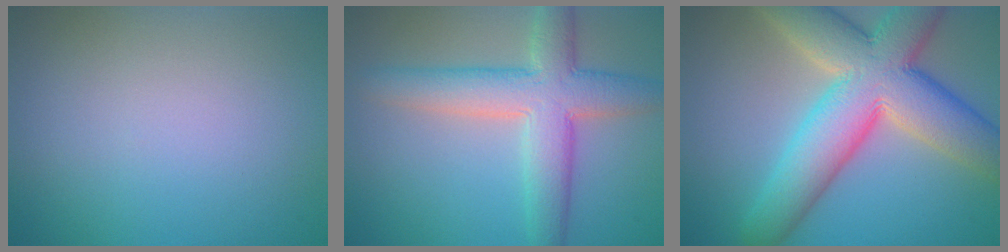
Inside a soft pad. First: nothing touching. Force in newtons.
{"total": 6.9, "press": 6.9, "slide": 0.5}
{"total": 11.8, "press": 11.8, "slide": 0.9}